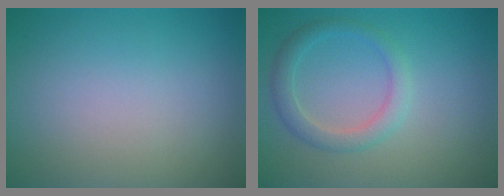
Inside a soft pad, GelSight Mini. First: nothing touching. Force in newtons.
{"total": 2.4, "press": 2.4, "slide": 0.2}